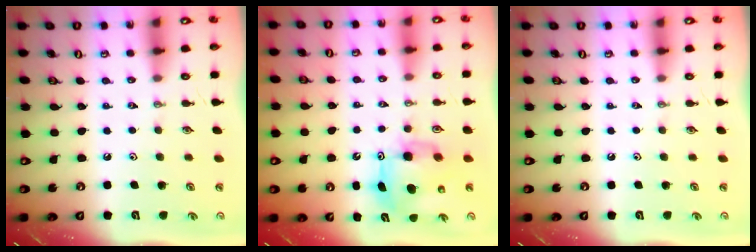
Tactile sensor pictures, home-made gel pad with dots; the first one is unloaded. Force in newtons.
{"total": 9.8, "press": 9.7, "slide": 0.7}
{"total": 0.0}